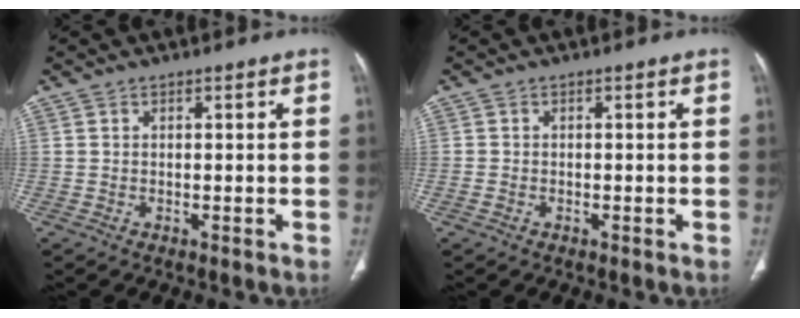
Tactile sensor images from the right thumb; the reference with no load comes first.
{"total": 0.7, "force": [-0.3, 0.6, 0.3], "torque": [-0.010, 0.000, -0.006]}